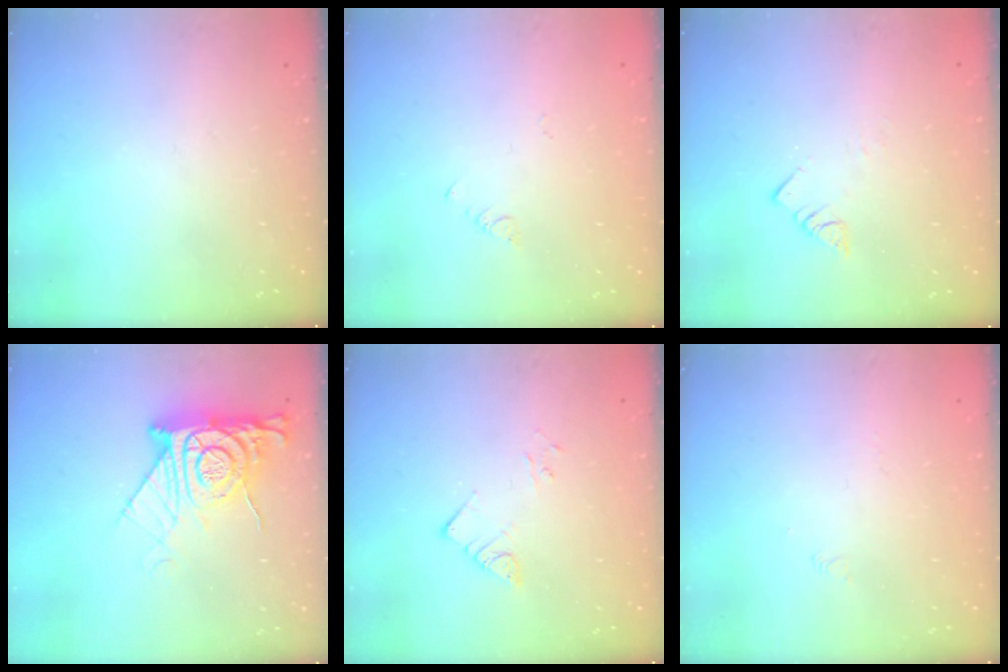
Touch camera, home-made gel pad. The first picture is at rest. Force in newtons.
{"total": 1.9, "press": 1.9, "slide": 0.4}
{"total": 3.4, "press": 3.3, "slide": 0.4}
{"total": 14.5, "press": 14.4, "slide": 1.2}
{"total": 3.7, "press": 3.7, "slide": 0.2}
{"total": 1.7, "press": 1.6, "slide": 0.4}